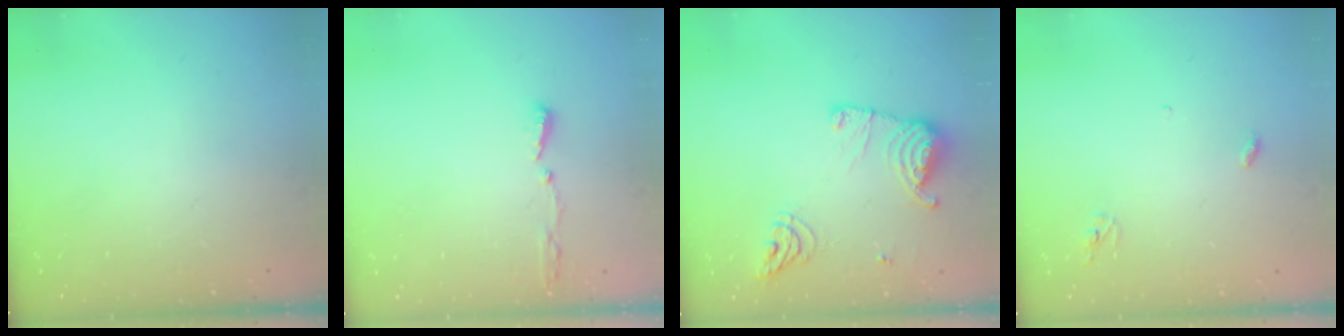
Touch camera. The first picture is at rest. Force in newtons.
{"total": 4.9, "press": 4.8, "slide": 1.2}
{"total": 13.2, "press": 13.2, "slide": 1.2}
{"total": 3.0, "press": 2.9, "slide": 0.2}